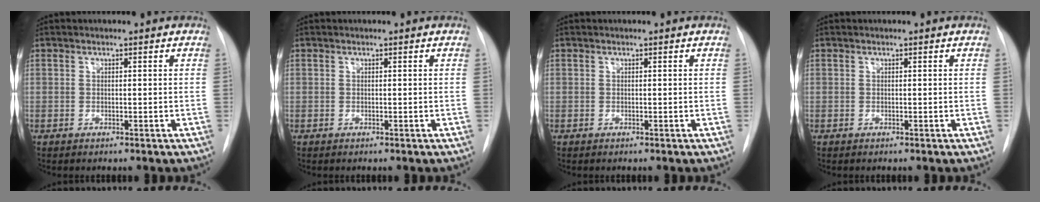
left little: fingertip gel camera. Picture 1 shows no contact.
{"total": 0.0}
{"total": 0.0}
{"total": 0.0}